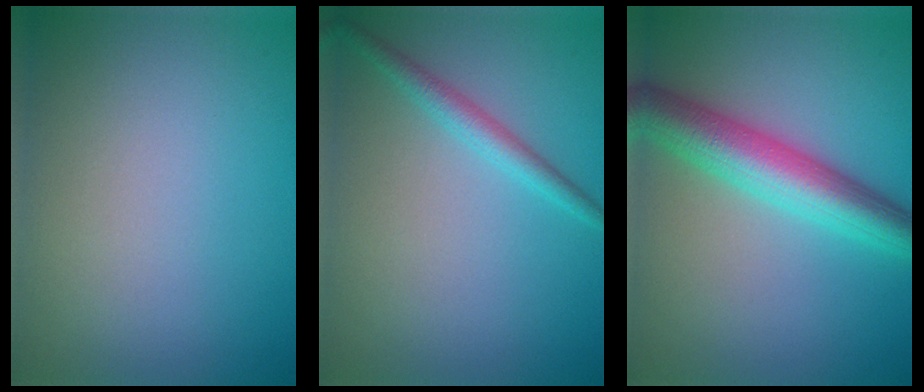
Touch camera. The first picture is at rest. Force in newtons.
{"total": 2.0, "press": 2.0, "slide": 0.1}
{"total": 6.4, "press": 6.4, "slide": 0.2}